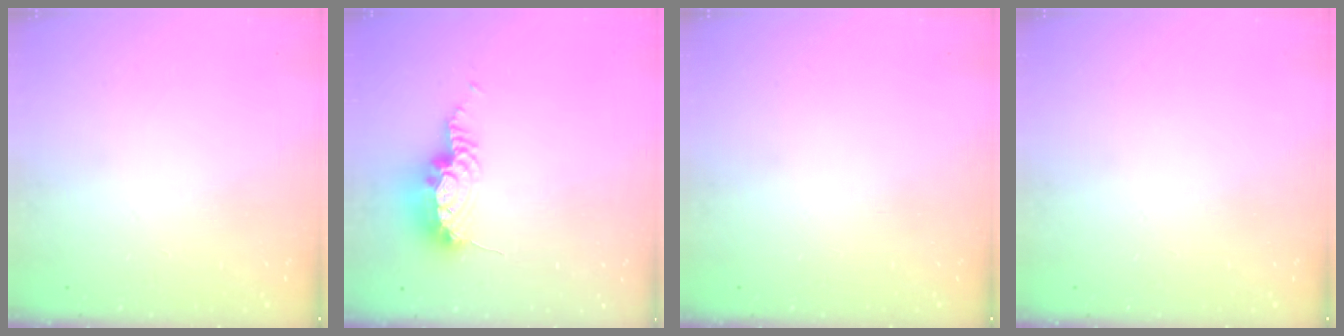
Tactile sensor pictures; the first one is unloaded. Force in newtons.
{"total": 9.1, "press": 9.0, "slide": 1.0}
{"total": 0.0}
{"total": 0.0}